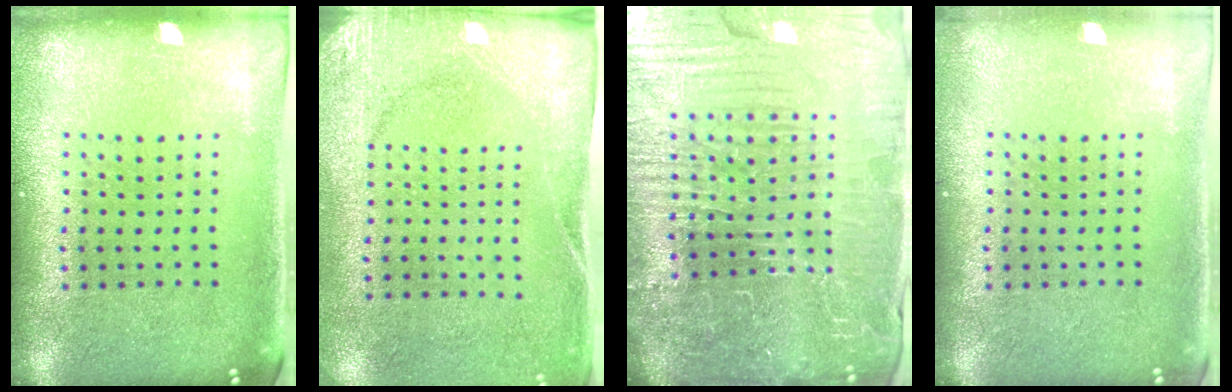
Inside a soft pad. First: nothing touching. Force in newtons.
{"total": 2.6, "press": 2.0, "slide": 1.6}
{"total": 6.4, "press": 5.8, "slide": 2.6}
{"total": 0.5, "press": 0.5, "slide": 0.2}